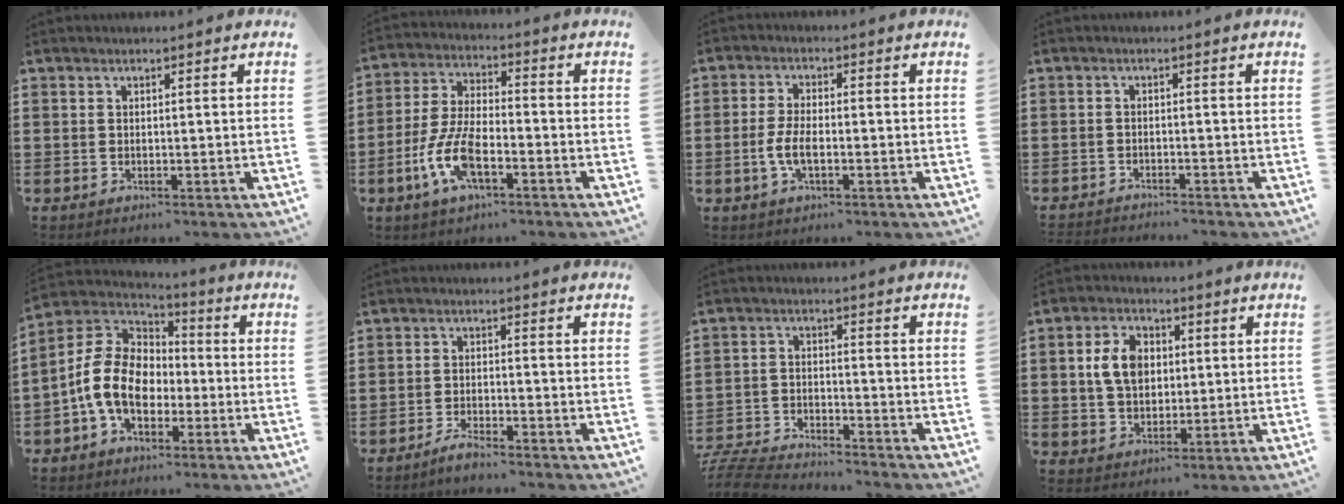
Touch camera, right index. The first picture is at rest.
{"total": 8.8, "force": [-3.7, 3.5, 7.1], "torque": [-0.172, -0.009, -0.073]}
{"total": 4.4, "force": [-1.2, 1.6, 4.0], "torque": [-0.089, -0.003, -0.025]}
{"total": 1.7, "force": [-1.7, -0.1, -0.3], "torque": [0.001, 0.002, -0.038]}
{"total": 12.1, "force": [-2.7, 8.5, 8.2], "torque": [-0.207, 0.011, -0.056]}
{"total": 2.6, "force": [-2.5, 0.0, 0.8], "torque": [-0.014, 0.007, -0.047]}
{"total": 6.0, "force": [-5.9, 0.3, 0.7], "torque": [-0.034, -0.001, -0.124]}
{"total": 6.7, "force": [1.0, 4.9, 4.5], "torque": [-0.115, 0.013, 0.011]}